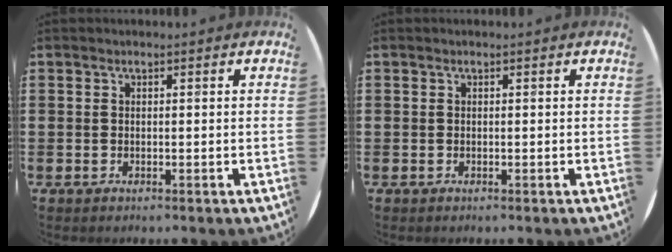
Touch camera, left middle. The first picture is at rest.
{"total": 0.0}